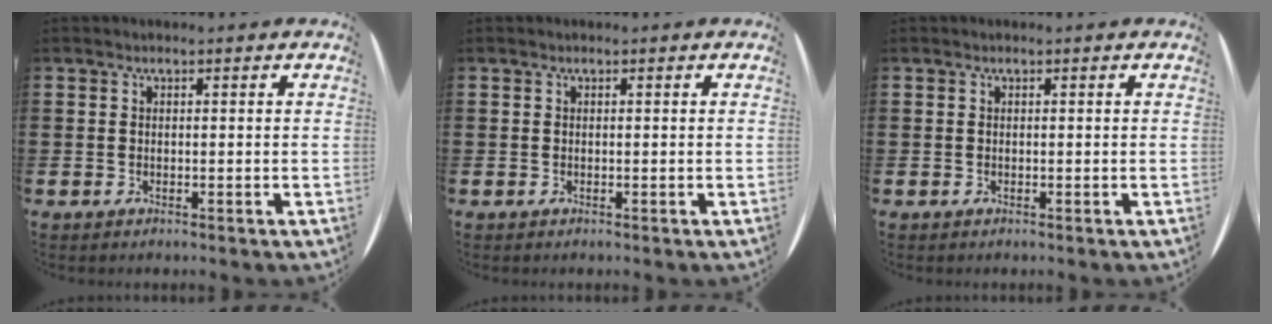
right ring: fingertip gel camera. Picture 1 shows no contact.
{"total": 0.0}
{"total": 0.0}